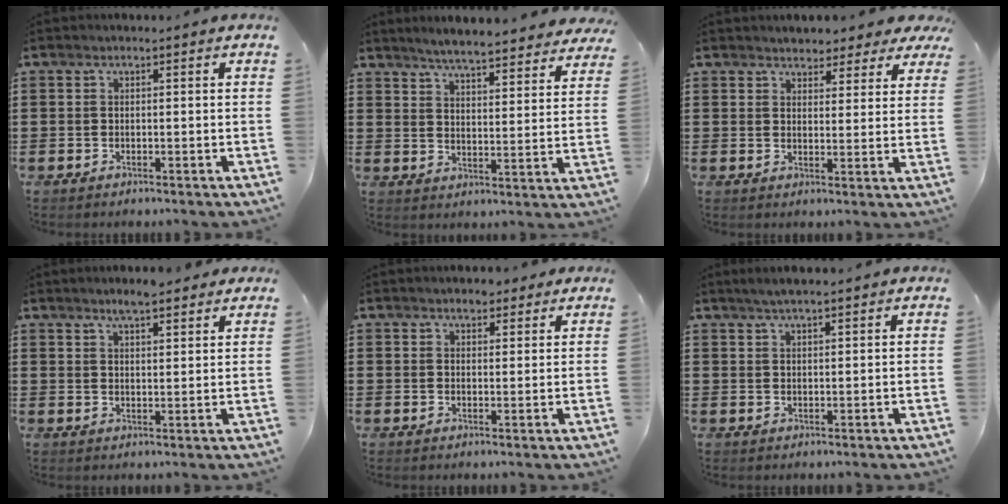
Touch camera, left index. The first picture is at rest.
{"total": 5.0, "force": [4.8, -0.2, 1.4], "torque": [-0.049, -0.028, 0.081]}
{"total": 3.3, "force": [3.1, 1.0, 0.0], "torque": [-0.008, -0.011, 0.056]}
{"total": 4.2, "force": [3.6, 0.6, 2.1], "torque": [-0.047, -0.001, 0.064]}
{"total": 2.2, "force": [1.9, 0.9, 0.7], "torque": [-0.009, 0.002, 0.034]}
{"total": 2.4, "force": [1.9, 0.3, 1.4], "torque": [-0.031, 0.006, 0.035]}